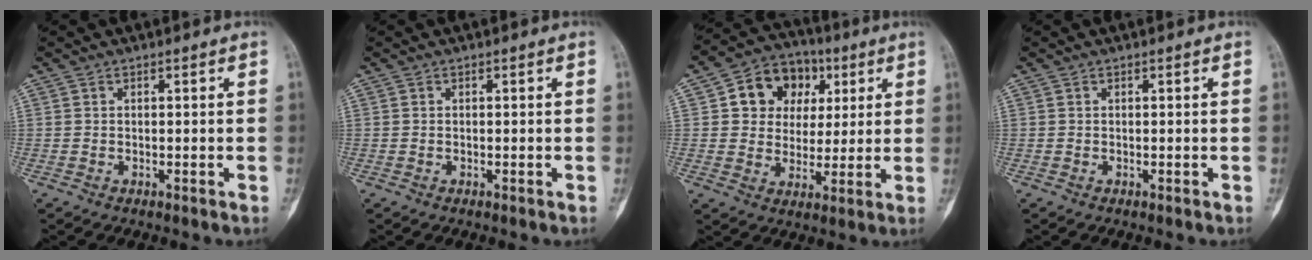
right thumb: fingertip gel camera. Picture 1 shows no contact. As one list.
[{"total": 0.0}, {"total": 12.8, "force": [3.9, 10.6, 5.9], "torque": [-0.049, -0.001, 0.062]}, {"total": 0.0}]